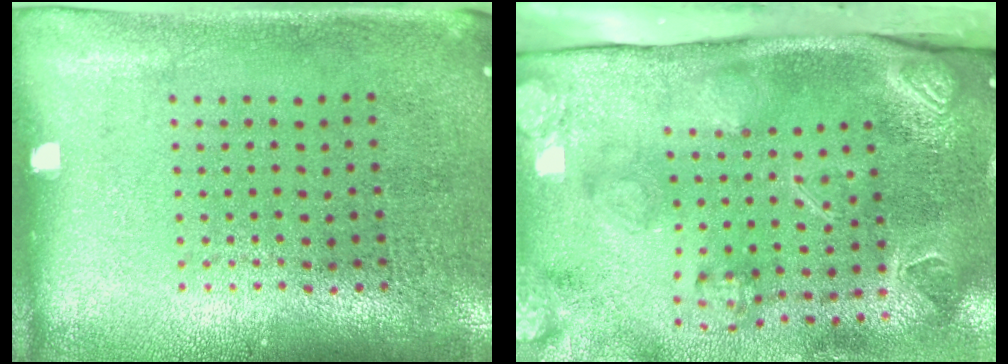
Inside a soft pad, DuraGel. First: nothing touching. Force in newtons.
{"total": 4.0, "press": 3.1, "slide": 2.5}